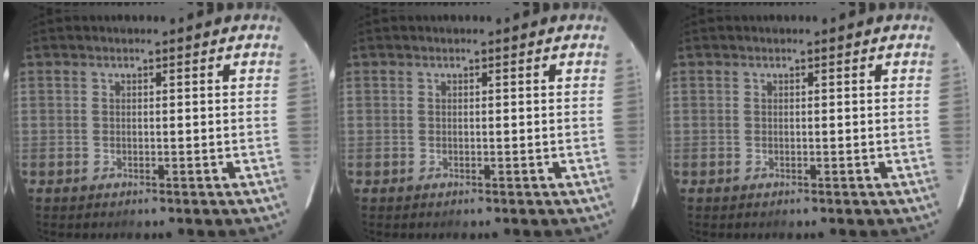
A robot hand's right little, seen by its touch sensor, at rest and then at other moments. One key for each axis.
{"total": 0.0}
{"total": 0.0}